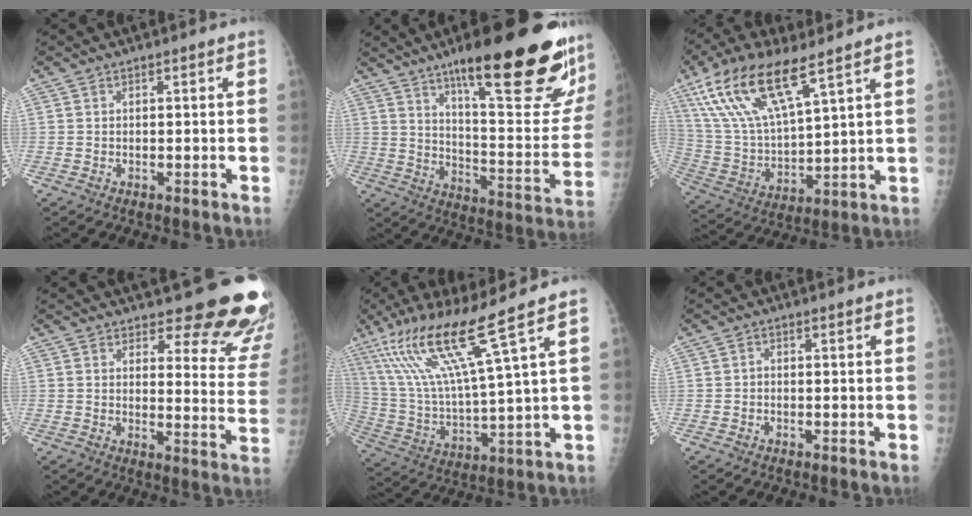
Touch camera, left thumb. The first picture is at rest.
{"total": 31.5, "force": [19.3, 6.9, 23.9], "torque": [-0.275, -0.066, 0.286]}
{"total": 17.8, "force": [10.5, 5.5, 13.3], "torque": [-0.266, -0.029, 0.212]}
{"total": 17.5, "force": [15.1, 5.1, 7.4], "torque": [-0.039, -0.123, 0.162]}
{"total": 18.1, "force": [10.3, 0.3, 14.9], "torque": [-0.293, -0.045, 0.196]}
{"total": 0.5, "force": [-0.1, 0.4, 0.3], "torque": [-0.002, 0.001, -0.006]}